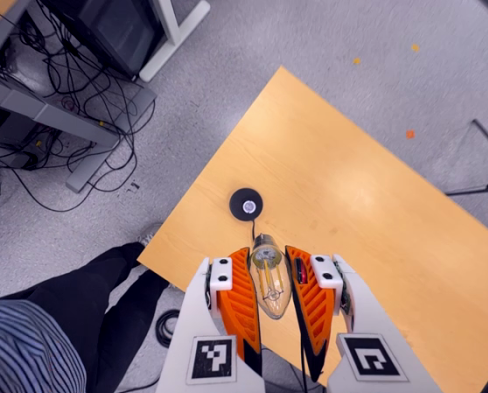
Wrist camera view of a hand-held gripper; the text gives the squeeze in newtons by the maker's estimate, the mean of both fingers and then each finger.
{"total": 22.7, "left": 24.6, "right": 20.9}